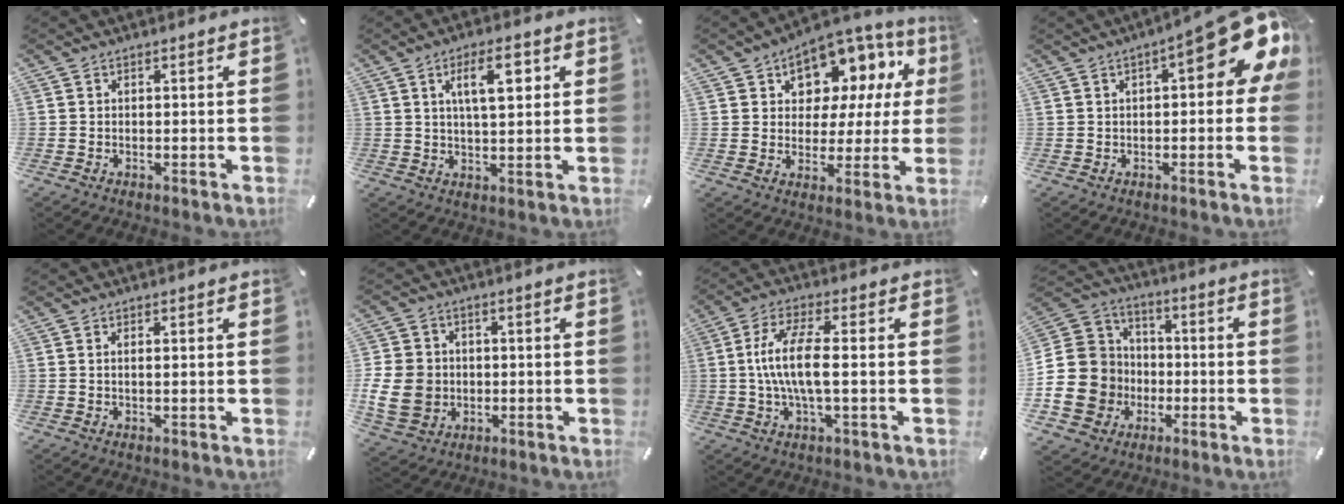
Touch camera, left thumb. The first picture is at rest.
{"total": 9.4, "force": [3.4, 3.7, 8.0], "torque": [-0.125, -0.006, 0.048]}
{"total": 10.8, "force": [6.2, 7.7, 4.4], "torque": [-0.069, -0.055, 0.112]}
{"total": 15.6, "force": [6.0, 5.5, 13.4], "torque": [-0.168, -0.048, 0.096]}
{"total": 1.1, "force": [0.2, 0.1, 1.1], "torque": [-0.020, -0.004, 0.003]}
{"total": 10.5, "force": [-1.2, 9.2, 5.0], "torque": [-0.124, 0.014, -0.023]}
{"total": 10.7, "force": [-0.1, 2.8, 10.3], "torque": [-0.205, -0.005, -0.007]}
{"total": 16.3, "force": [-4.6, 14.8, 5.0], "torque": [-0.113, 0.030, -0.078]}